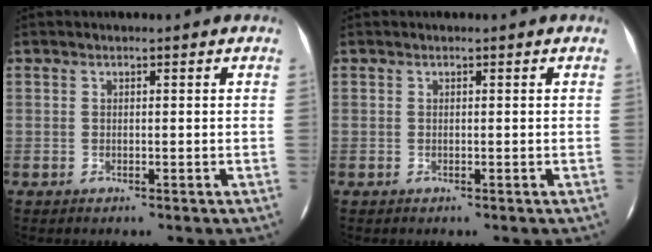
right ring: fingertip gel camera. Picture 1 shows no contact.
{"total": 0.0}